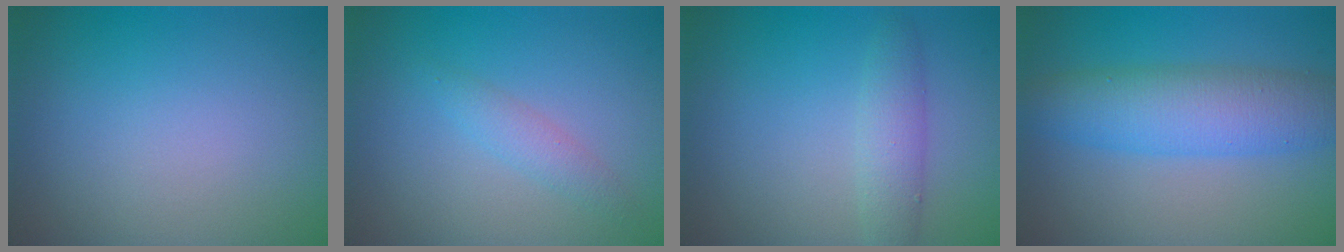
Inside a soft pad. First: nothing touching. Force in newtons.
{"total": 1.6, "press": 1.6, "slide": 0.0}
{"total": 2.4, "press": 2.4, "slide": 0.2}
{"total": 5.8, "press": 5.8, "slide": 0.0}